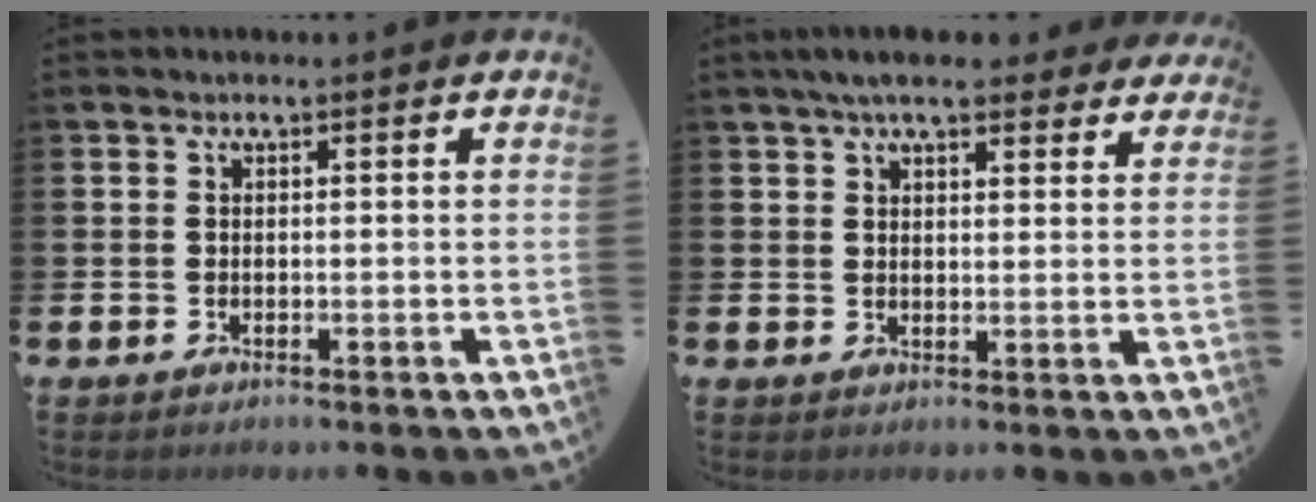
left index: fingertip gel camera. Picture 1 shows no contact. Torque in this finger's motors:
{"motor_torque": [1.09, -1.05, 0.56, 0.21]}